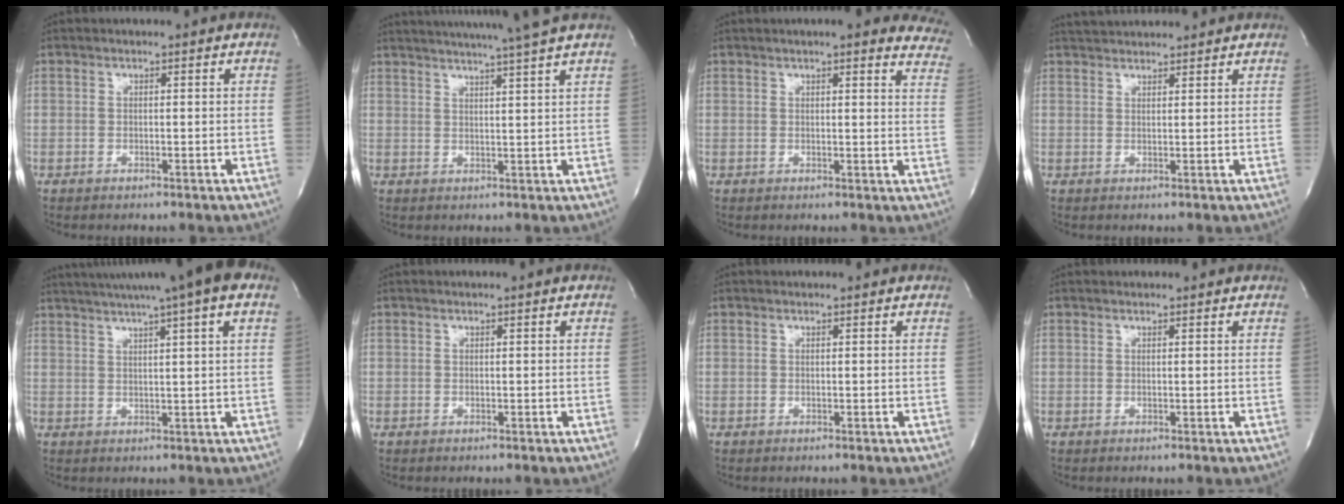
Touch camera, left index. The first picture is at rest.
{"total": 11.8, "force": [10.2, -1.8, 5.8], "torque": [-0.095, -0.013, 0.132]}
{"total": 15.6, "force": [13.8, 2.7, 6.8], "torque": [-0.068, -0.017, 0.138]}
{"total": 5.2, "force": [5.1, 0.7, 1.1], "torque": [-0.023, 0.033, 0.080]}
{"total": 14.0, "force": [9.9, -0.1, 9.9], "torque": [-0.164, 0.037, 0.127]}
{"total": 0.0}
{"total": 0.6, "force": [0.6, 0.0, 0.1], "torque": [-0.004, 0.006, 0.009]}
{"total": 1.2, "force": [1.2, 0.2, 0.2], "torque": [-0.010, 0.011, 0.017]}